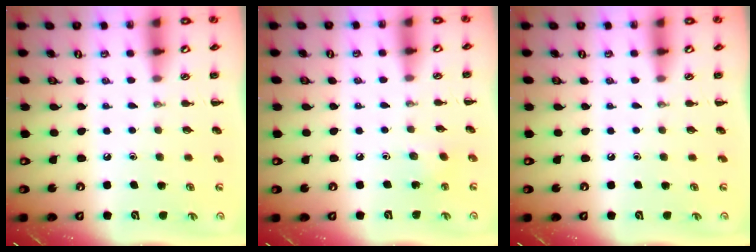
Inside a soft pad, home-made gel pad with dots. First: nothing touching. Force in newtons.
{"total": 2.5, "press": 2.4, "slide": 0.8}
{"total": 0.0}